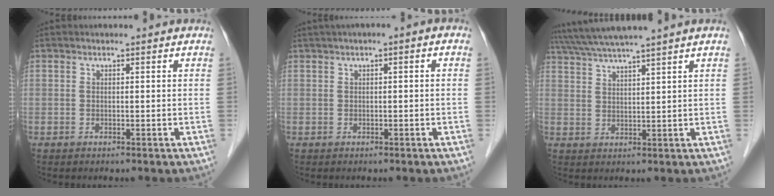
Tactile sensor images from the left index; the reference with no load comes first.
{"total": 1.8, "force": [0.3, 0.4, 1.8], "torque": [-0.028, 0.011, 0.004]}
{"total": 8.8, "force": [7.6, -1.8, 4.0], "torque": [-0.072, 0.019, 0.125]}